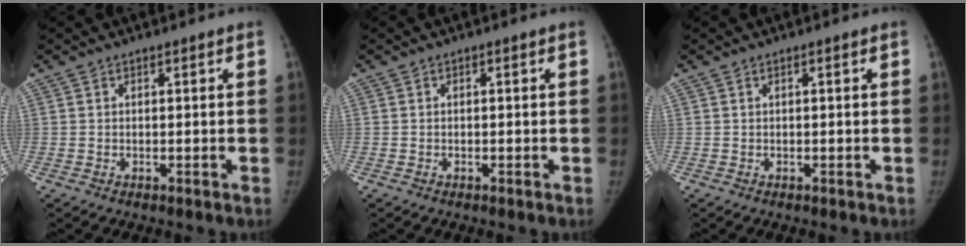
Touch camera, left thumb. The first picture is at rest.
{"total": 0.0}
{"total": 0.0}